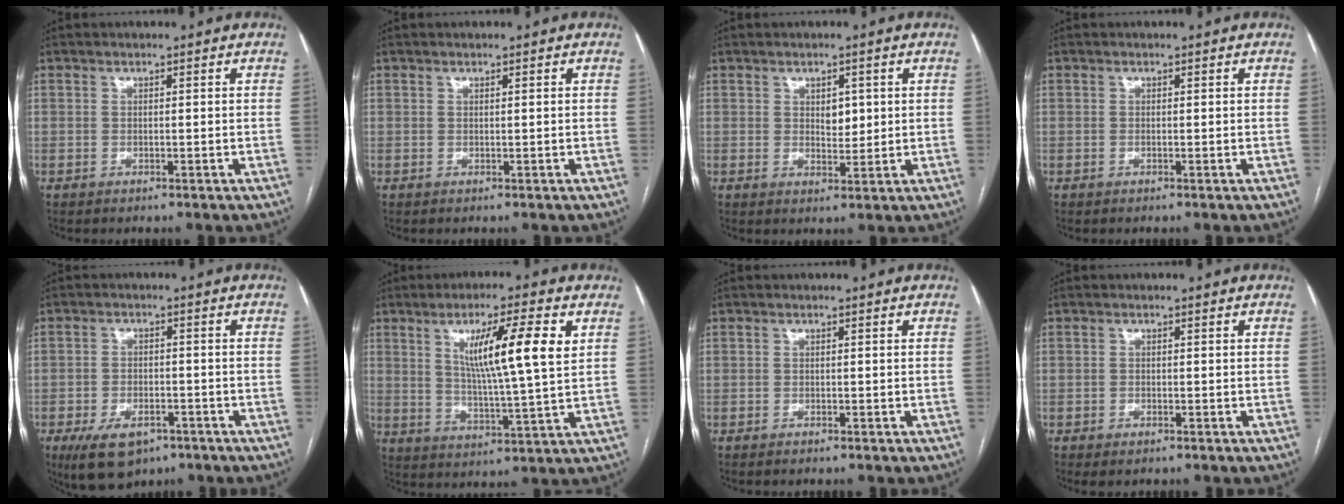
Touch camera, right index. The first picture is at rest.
{"total": 0.0}
{"total": 3.0, "force": [0.8, 1.8, 2.3], "torque": [-0.029, -0.004, 0.014]}
{"total": 0.0}
{"total": 8.1, "force": [-4.9, 4.3, 4.8], "torque": [-0.084, -0.006, -0.070]}
{"total": 12.0, "force": [4.1, 0.2, 11.2], "torque": [-0.189, 0.000, 0.065]}
{"total": 0.6, "force": [-0.5, 0.1, 0.3], "torque": [-0.011, -0.002, -0.007]}
{"total": 1.2, "force": [-0.7, 0.5, 0.8], "torque": [-0.010, -0.001, -0.003]}